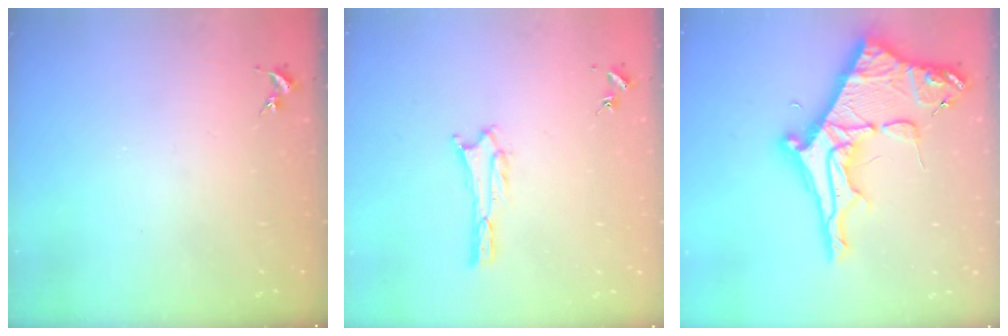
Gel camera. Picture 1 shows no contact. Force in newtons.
{"total": 1.6, "press": 1.6, "slide": 0.2}
{"total": 11.6, "press": 11.6, "slide": 1.1}